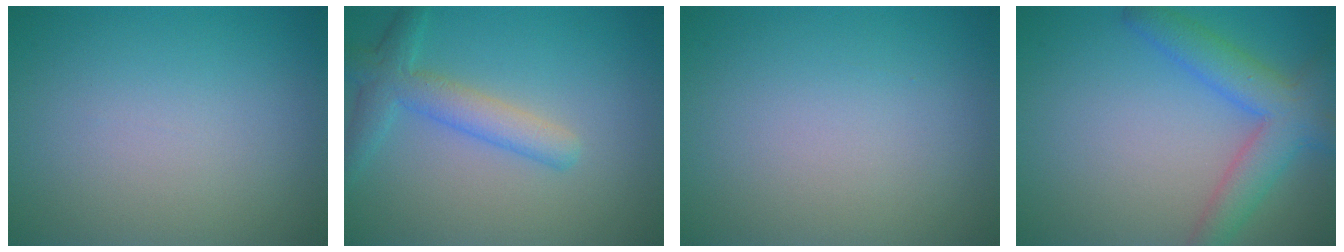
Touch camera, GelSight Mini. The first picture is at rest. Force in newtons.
{"total": 3.7, "press": 3.7, "slide": 0.1}
{"total": 0.0}
{"total": 5.2, "press": 5.2, "slide": 0.2}